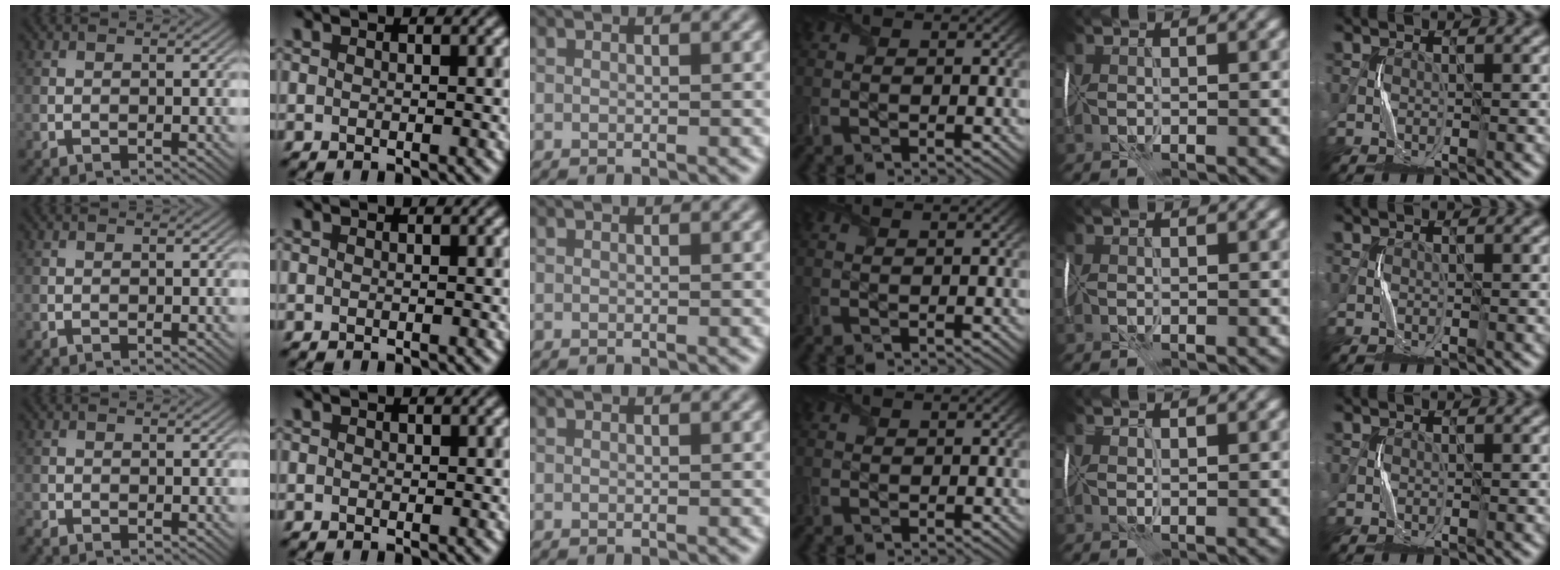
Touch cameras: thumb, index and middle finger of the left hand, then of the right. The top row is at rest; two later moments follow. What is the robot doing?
{"motion": "wrap", "object": "plastic wrap"}